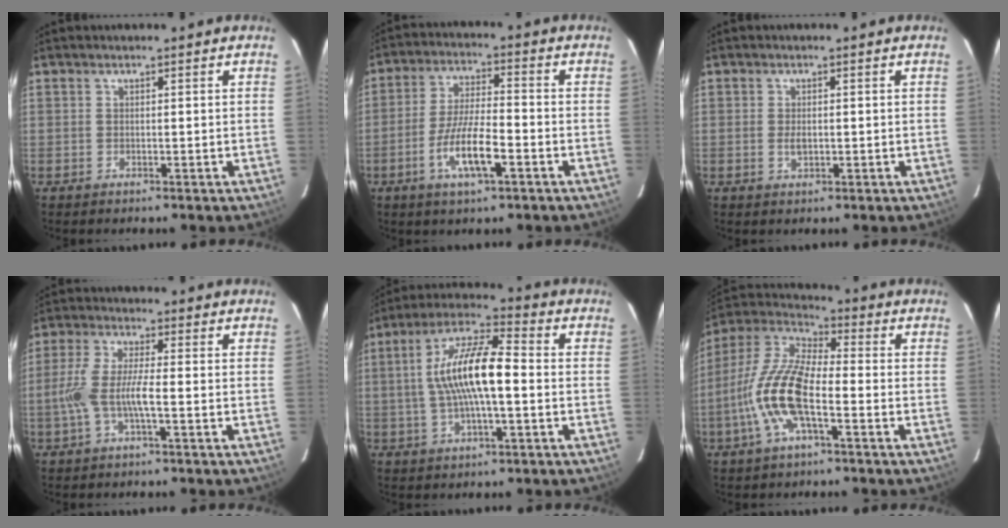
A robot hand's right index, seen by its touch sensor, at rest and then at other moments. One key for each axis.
{"total": 9.7, "fx": -4.2, "fy": 2.1, "fz": 8.6, "tx": -0.170, "ty": -0.004, "tz": -0.075}
{"total": 1.9, "fx": -0.2, "fy": 1.1, "fz": 1.5, "tx": -0.027, "ty": 0.000, "tz": -0.003}
{"total": 7.7, "fx": -1.9, "fy": 1.2, "fz": 7.4, "tx": -0.159, "ty": 0.001, "tz": -0.037}
{"total": 13.5, "fx": -0.5, "fy": 3.7, "fz": 13.0, "tx": -0.246, "ty": 0.016, "tz": -0.013}
{"total": 14.1, "fx": -4.4, "fy": 4.4, "fz": 12.6, "tx": -0.266, "ty": 0.000, "tz": -0.094}